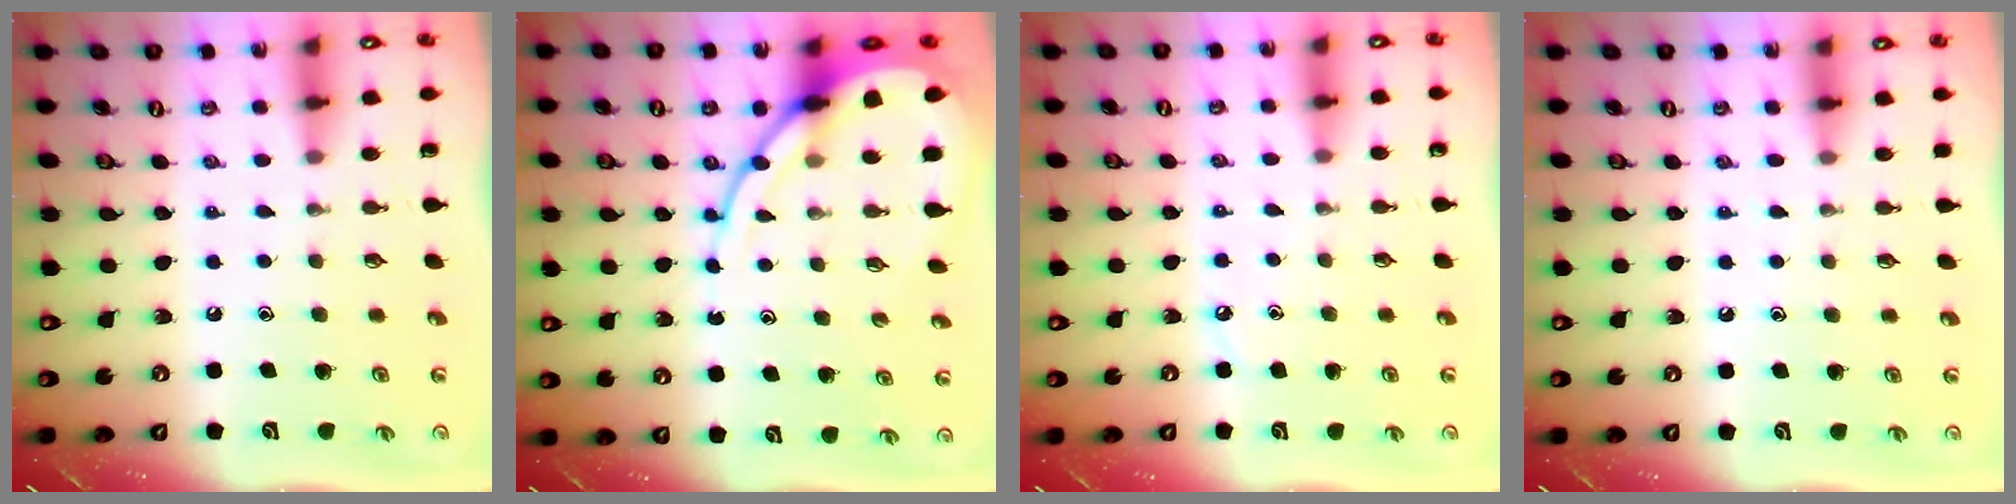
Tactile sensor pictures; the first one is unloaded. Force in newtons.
{"total": 12.5, "press": 12.5, "slide": 1.1}
{"total": 2.8, "press": 2.7, "slide": 0.4}
{"total": 2.9, "press": 2.9, "slide": 0.5}